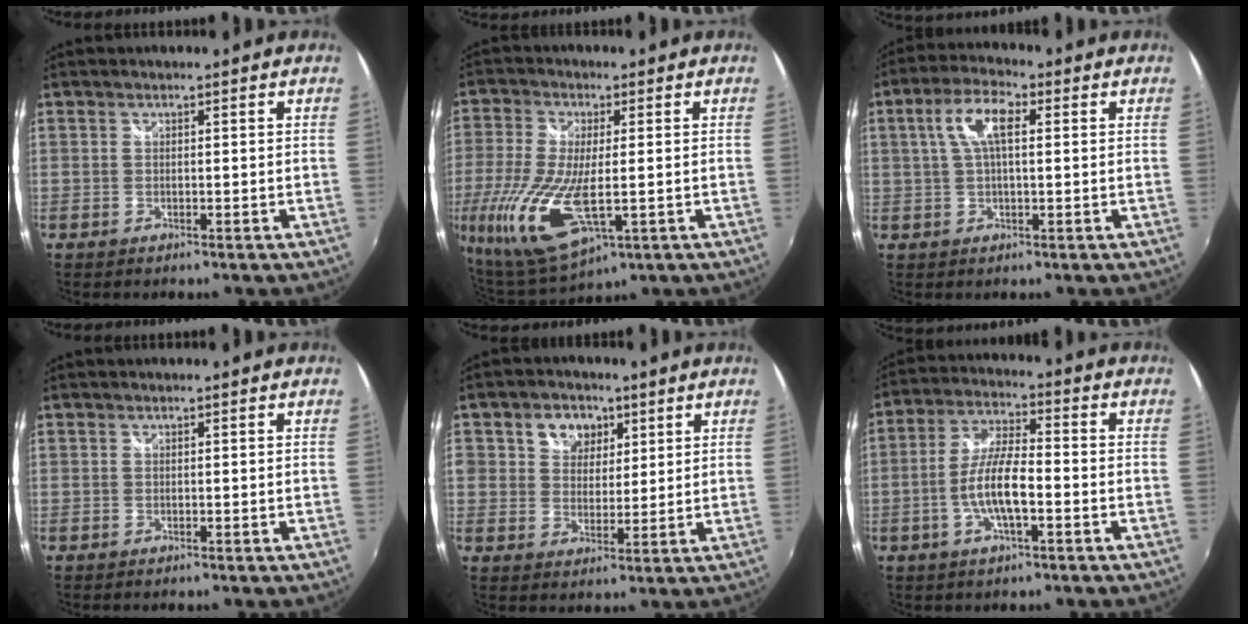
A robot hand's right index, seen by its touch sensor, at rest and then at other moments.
{"total": 19.3, "force": [-4.5, 8.2, 16.8], "torque": [-0.375, -0.047, -0.071]}
{"total": 7.0, "force": [1.6, 2.7, 6.3], "torque": [-0.124, 0.018, 0.028]}
{"total": 0.0}
{"total": 7.8, "force": [3.1, 6.6, 2.9], "torque": [-0.060, 0.023, 0.051]}
{"total": 9.1, "force": [-2.9, 2.2, 8.4], "torque": [-0.171, 0.006, -0.053]}